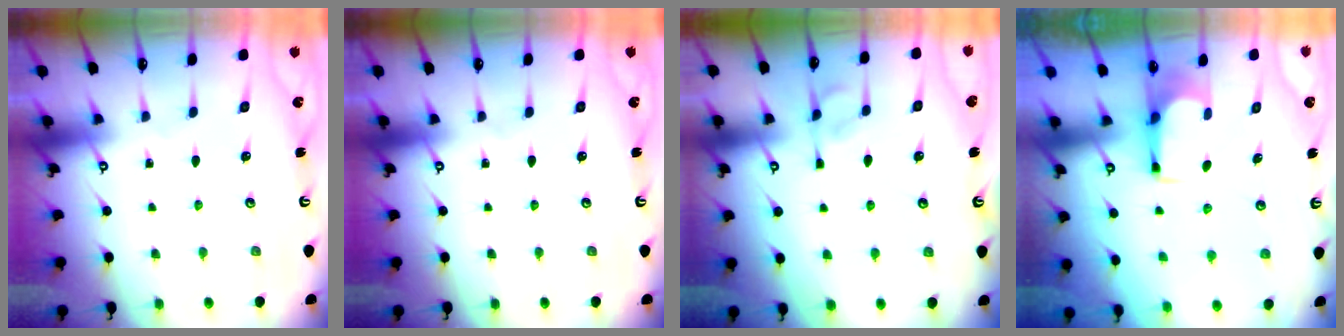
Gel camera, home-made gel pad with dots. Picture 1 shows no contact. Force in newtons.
{"total": 0.0}
{"total": 5.4, "press": 5.3, "slide": 0.7}
{"total": 2.7, "press": 2.7, "slide": 0.4}